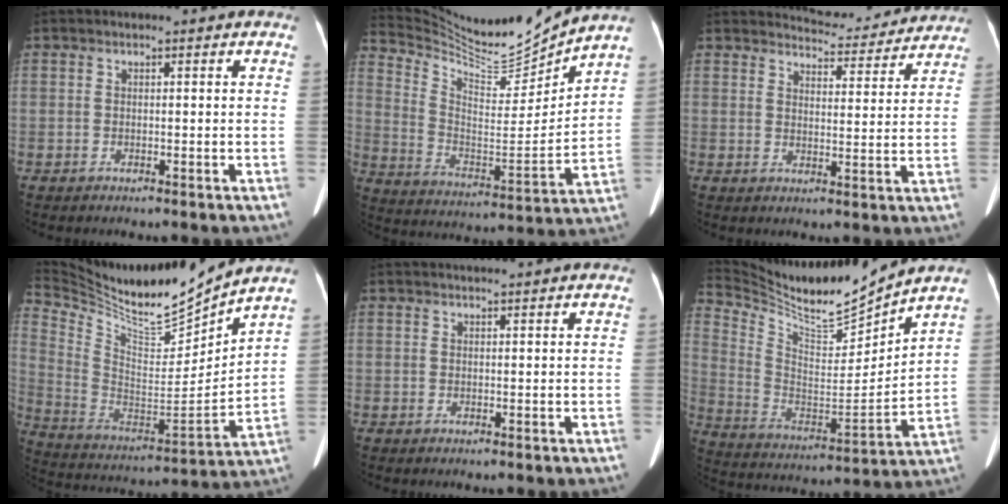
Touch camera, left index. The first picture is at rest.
{"total": 16.1, "force": [15.6, -0.4, 3.9], "torque": [-0.088, -0.040, 0.268]}
{"total": 9.4, "force": [9.3, 1.4, 0.4], "torque": [0.000, -0.003, 0.109]}
{"total": 21.4, "force": [19.6, 1.0, 8.4], "torque": [-0.175, -0.045, 0.343]}
{"total": 2.8, "force": [2.6, -0.3, 1.0], "torque": [-0.013, 0.018, 0.038]}
{"total": 17.3, "force": [16.3, -0.2, 5.7], "torque": [-0.127, -0.029, 0.293]}